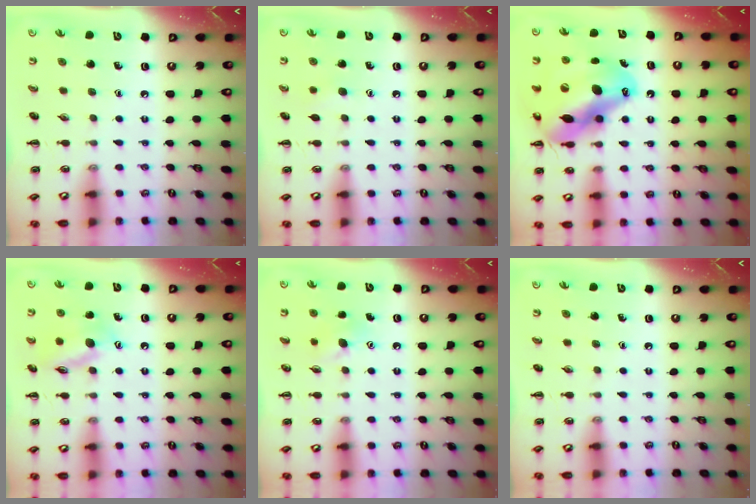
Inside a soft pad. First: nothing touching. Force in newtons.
{"total": 4.4, "press": 4.3, "slide": 1.0}
{"total": 19.4, "press": 18.6, "slide": 5.4}
{"total": 12.4, "press": 12.4, "slide": 1.1}
{"total": 5.8, "press": 5.6, "slide": 1.5}
{"total": 0.0}